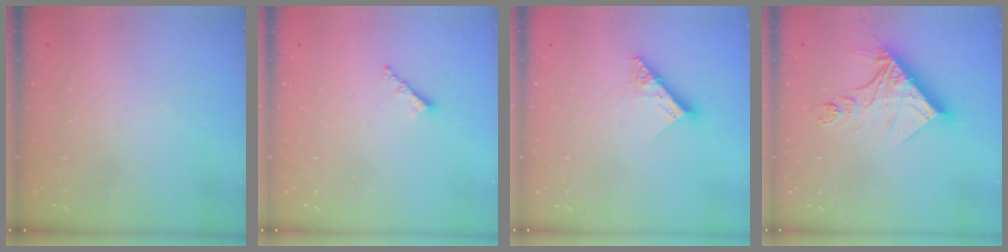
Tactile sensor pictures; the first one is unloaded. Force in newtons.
{"total": 1.8, "press": 1.7, "slide": 0.5}
{"total": 10.0, "press": 9.9, "slide": 1.1}
{"total": 13.9, "press": 13.9, "slide": 0.7}